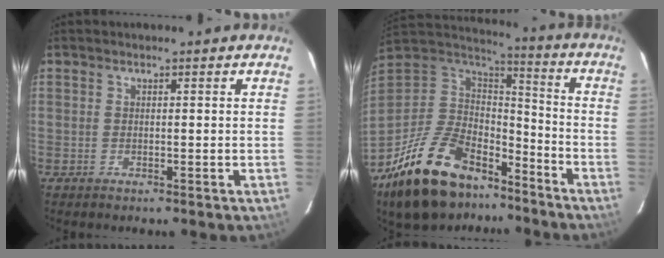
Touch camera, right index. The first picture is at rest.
{"total": 26.6, "force": [-17.7, 13.4, 14.6], "torque": [-0.301, 0.001, -0.276]}